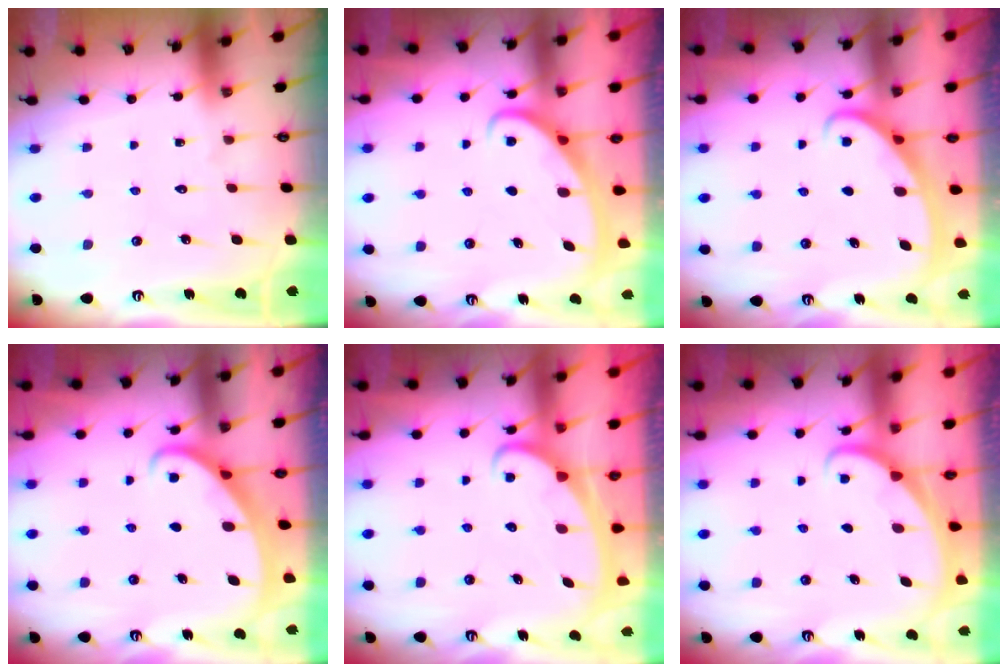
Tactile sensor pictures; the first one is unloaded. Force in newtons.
{"total": 2.7, "press": 2.7, "slide": 0.4}
{"total": 2.4, "press": 2.4, "slide": 0.4}
{"total": 2.4, "press": 2.4, "slide": 0.2}
{"total": 2.2, "press": 2.2, "slide": 0.2}
{"total": 1.6, "press": 1.6, "slide": 0.1}